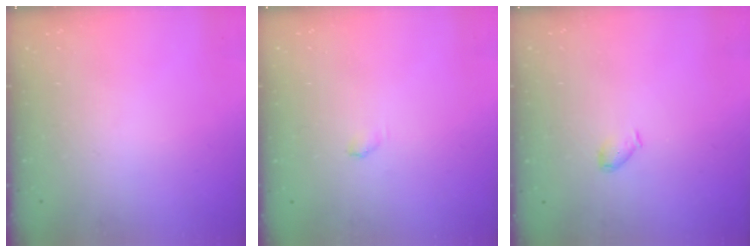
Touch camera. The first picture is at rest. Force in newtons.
{"total": 3.3, "press": 3.2, "slide": 0.7}
{"total": 3.7, "press": 3.6, "slide": 0.7}